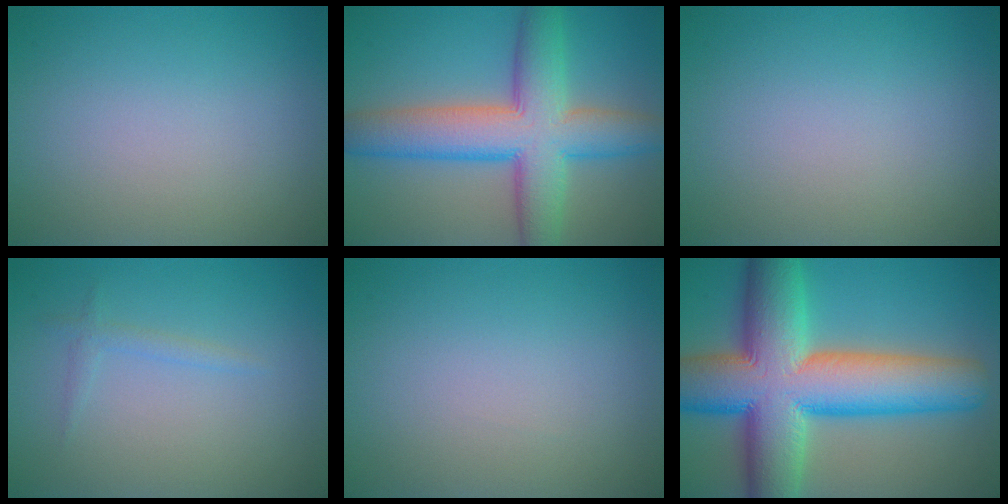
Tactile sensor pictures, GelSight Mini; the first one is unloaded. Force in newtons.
{"total": 9.7, "press": 9.7, "slide": 0.2}
{"total": 0.0}
{"total": 1.0, "press": 1.0, "slide": 0.1}
{"total": 0.0}
{"total": 15.5, "press": 15.5, "slide": 0.4}